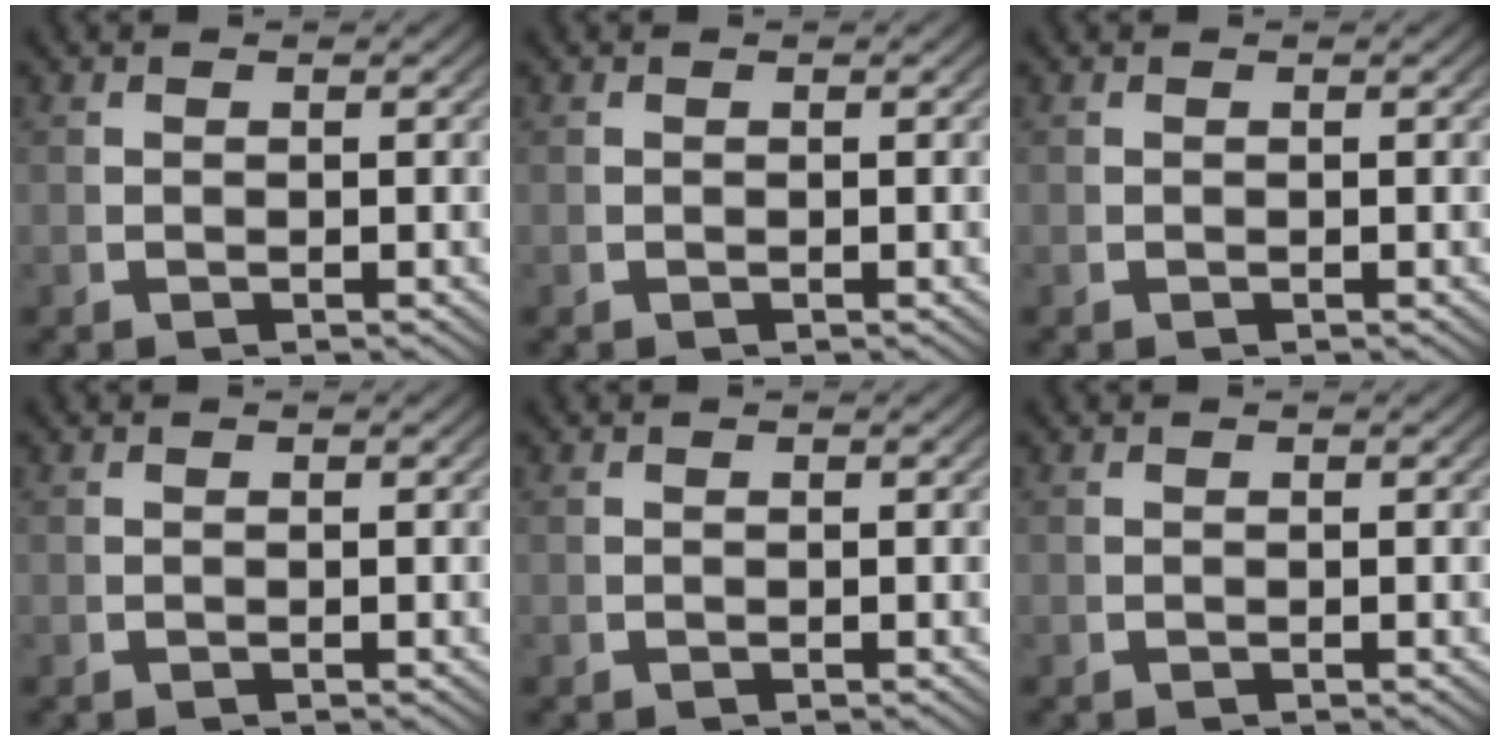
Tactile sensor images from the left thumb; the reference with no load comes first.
{"total": 0.0}
{"total": 0.0}
{"total": 0.0}
{"total": 0.0}
{"total": 0.0}